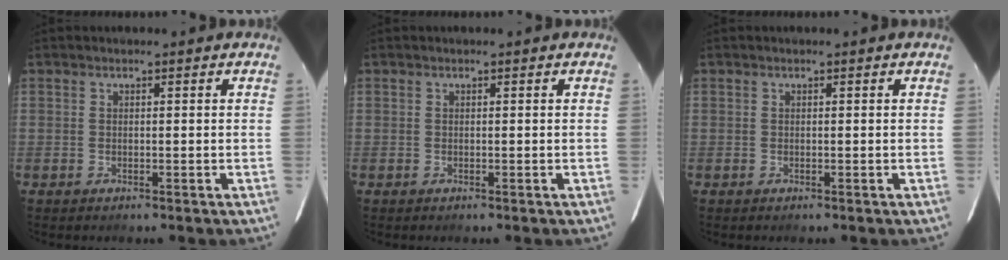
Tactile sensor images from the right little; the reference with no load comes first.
{"total": 0.0}
{"total": 0.0}